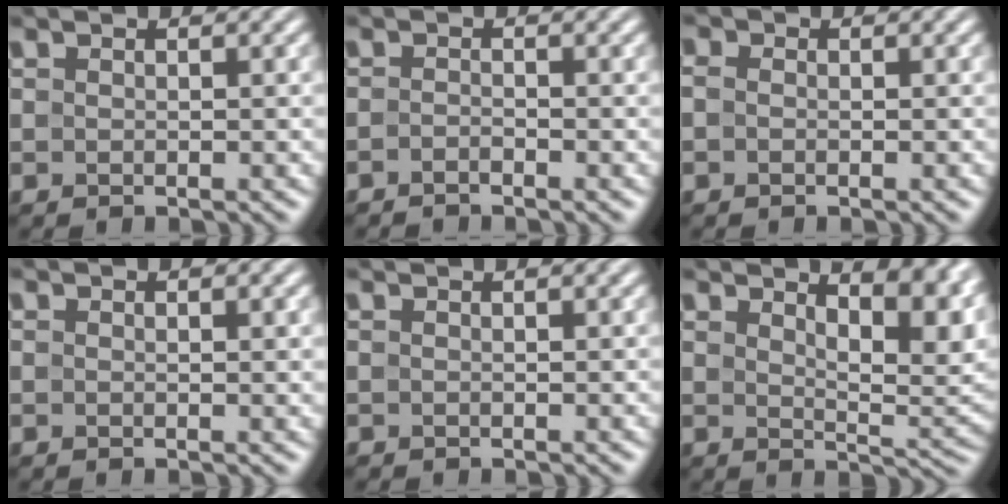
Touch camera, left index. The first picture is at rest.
{"total": 0.9, "force": [-0.8, 0.2, 0.4], "torque": [-0.008, 0.000, -0.016]}
{"total": 1.0, "force": [0.0, 0.7, 0.6], "torque": [-0.014, 0.002, -0.009]}
{"total": 0.7, "force": [0.4, 0.1, 0.6], "torque": [-0.008, -0.002, 0.006]}
{"total": 0.8, "force": [0.7, 0.2, 0.4], "torque": [-0.003, 0.000, 0.009]}
{"total": 8.8, "force": [5.0, 3.1, 6.6], "torque": [-0.063, 0.015, 0.071]}